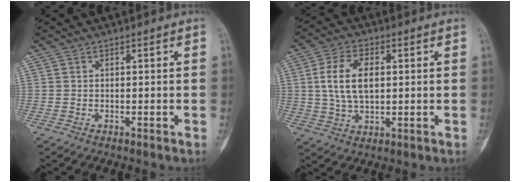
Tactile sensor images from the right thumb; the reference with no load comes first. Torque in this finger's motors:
{"motor_torque": [1.37, 1.37, 0.49, -0.47, 0.34]}